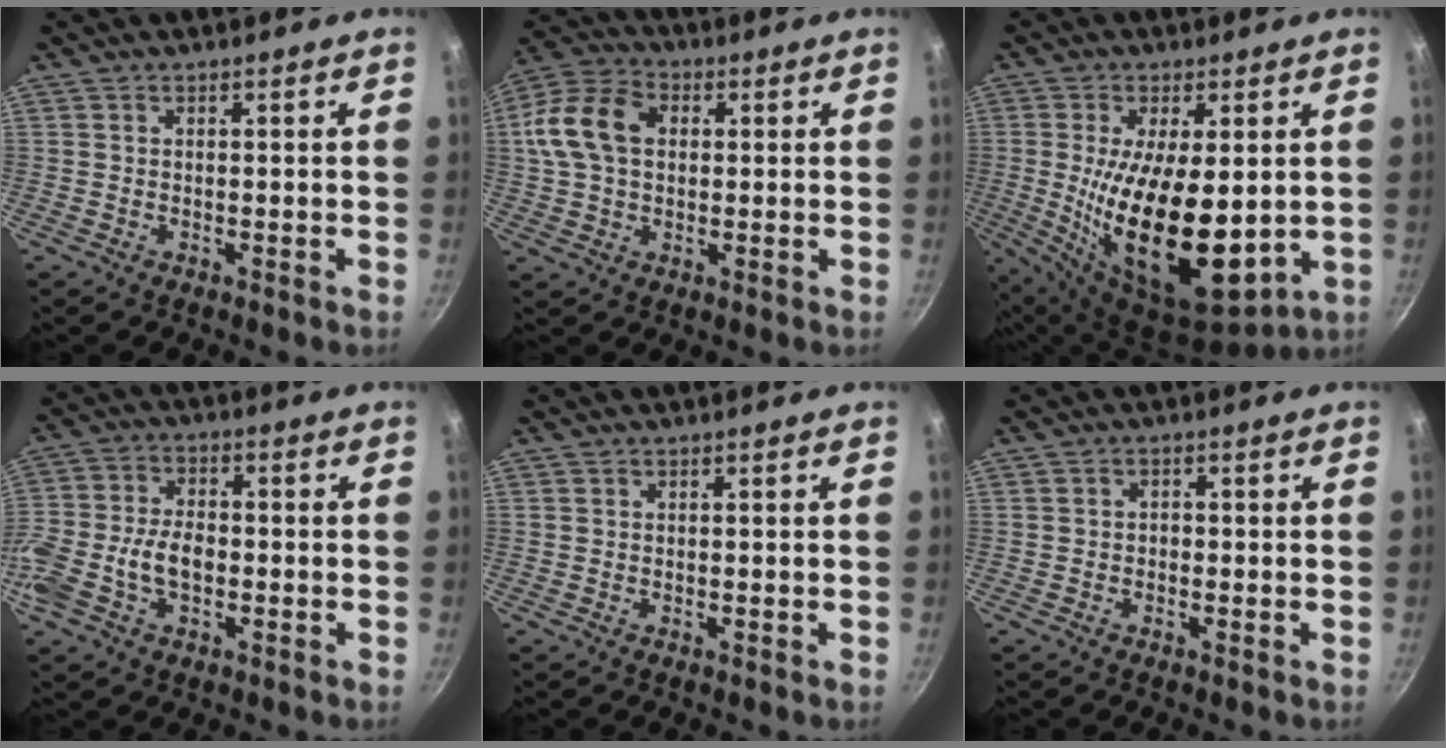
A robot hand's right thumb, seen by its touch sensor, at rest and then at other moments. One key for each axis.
{"total": 13.1, "fx": 2.0, "fy": 9.3, "fz": 9.1, "tx": -0.156, "ty": 0.021, "tz": 0.022}
{"total": 19.8, "fx": -0.2, "fy": 8.8, "fz": 17.7, "tx": -0.308, "ty": -0.032, "tz": 0.013}
{"total": 11.3, "fx": -2.9, "fy": 7.2, "fz": 8.3, "tx": -0.164, "ty": 0.029, "tz": -0.065}
{"total": 0.0}
{"total": 1.2, "fx": -0.6, "fy": 0.9, "fz": 0.5, "tx": -0.008, "ty": 0.005, "tz": -0.011}